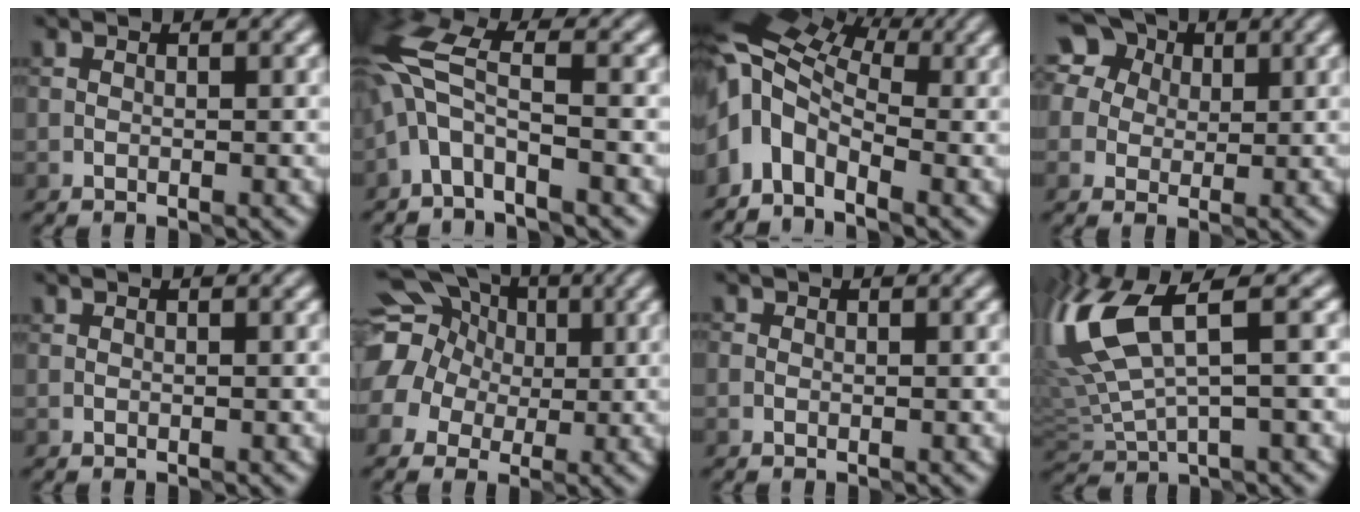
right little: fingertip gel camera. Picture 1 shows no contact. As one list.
[{"total": 5.0, "force": [-1.9, 1.8, 4.2], "torque": [-0.097, 0.016, -0.050]}, {"total": 9.1, "force": [0.0, 5.5, 7.2], "torque": [-0.154, 0.011, -0.016]}, {"total": 9.2, "force": [3.9, 7.3, 4.0], "torque": [-0.078, 0.043, 0.038]}, {"total": 0.0}, {"total": 18.8, "force": [4.6, 16.6, 7.5], "torque": [-0.184, 0.027, 0.038]}, {"total": 0.0}, {"total": 10.1, "force": [3.1, 3.7, 8.9], "torque": [-0.215, 0.012, 0.061]}]